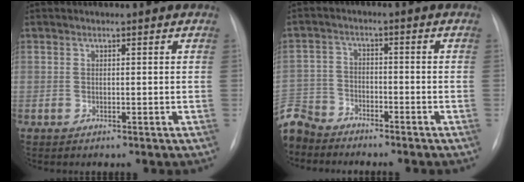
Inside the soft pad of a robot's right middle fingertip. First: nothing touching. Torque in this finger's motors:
{"motor_torque": [0.27, -0.25, 0.30, -0.01]}